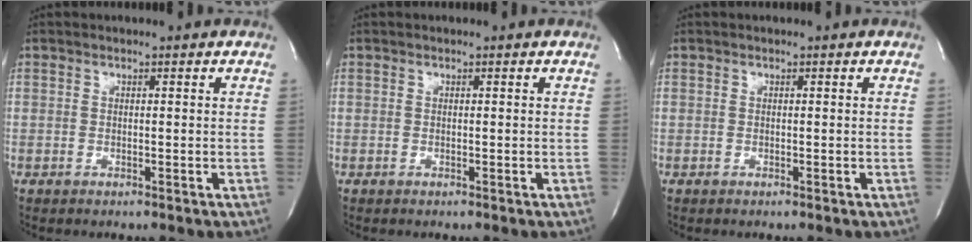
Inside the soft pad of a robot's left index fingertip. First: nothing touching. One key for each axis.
{"total": 0.0}
{"total": 0.0}